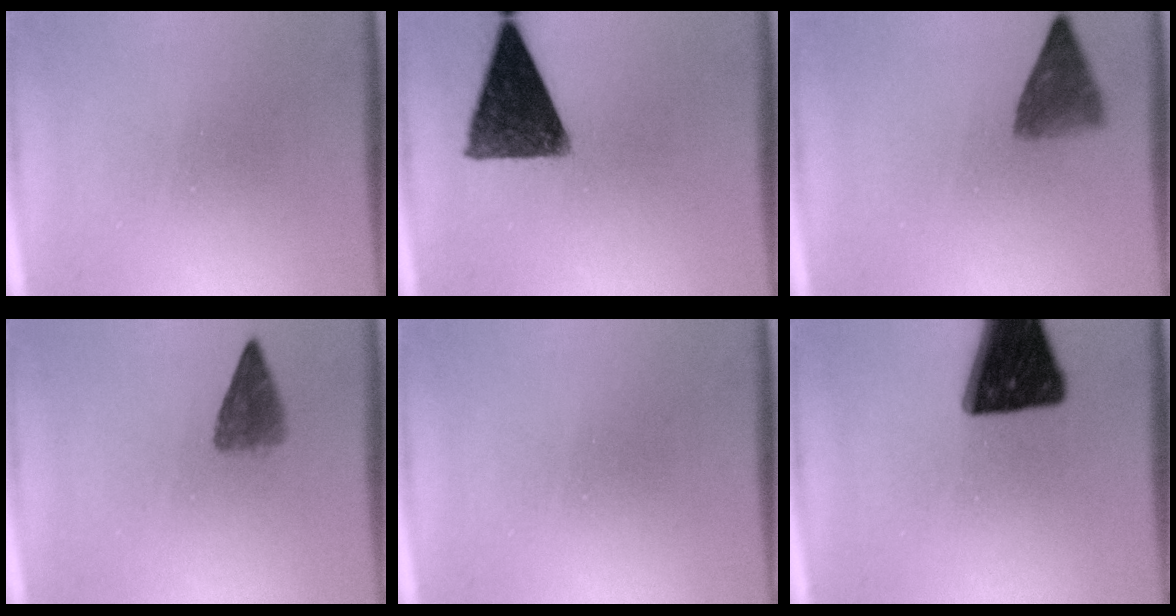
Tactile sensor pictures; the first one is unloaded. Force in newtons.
{"total": 13.5}
{"total": 4.7}
{"total": 2.7}
{"total": 0.0}
{"total": 19.7}